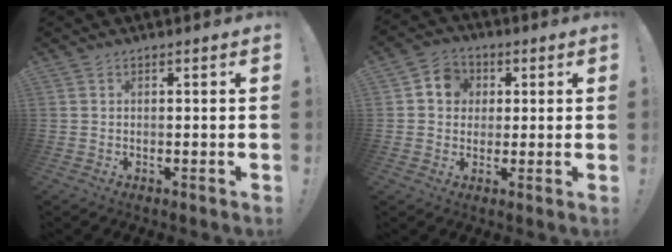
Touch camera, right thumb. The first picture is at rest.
{"total": 7.6, "force": [1.5, 6.9, 2.9], "torque": [-0.039, 0.004, 0.031]}